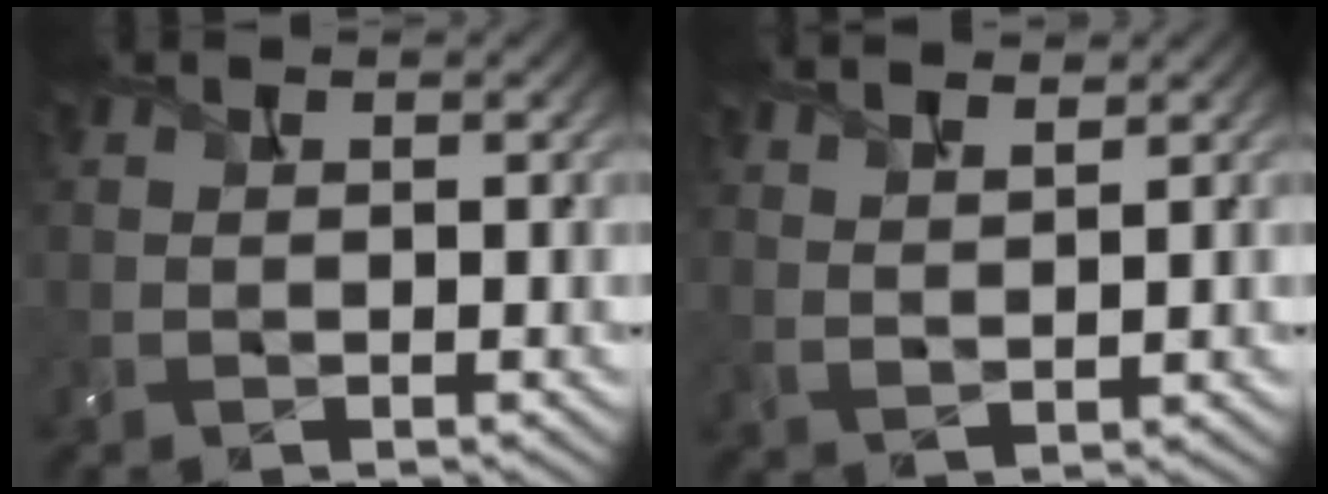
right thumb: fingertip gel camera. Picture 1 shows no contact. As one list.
[{"total": 4.2, "force": [3.3, 0.8, 2.5], "torque": [-0.037, 0.005, 0.051]}]